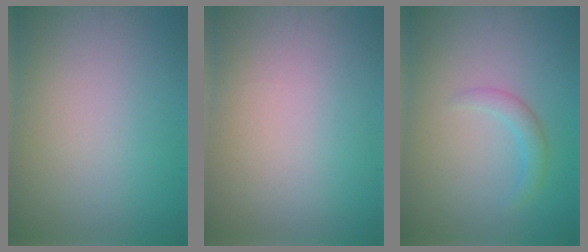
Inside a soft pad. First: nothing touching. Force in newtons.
{"total": 0.0}
{"total": 1.8, "press": 1.8, "slide": 0.0}